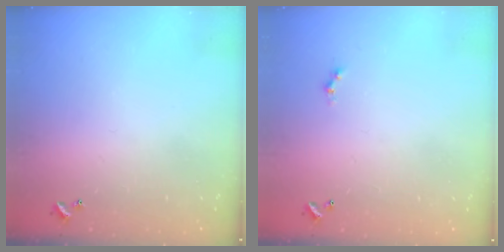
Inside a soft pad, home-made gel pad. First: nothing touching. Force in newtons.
{"total": 0.5, "press": 0.4, "slide": 0.3}